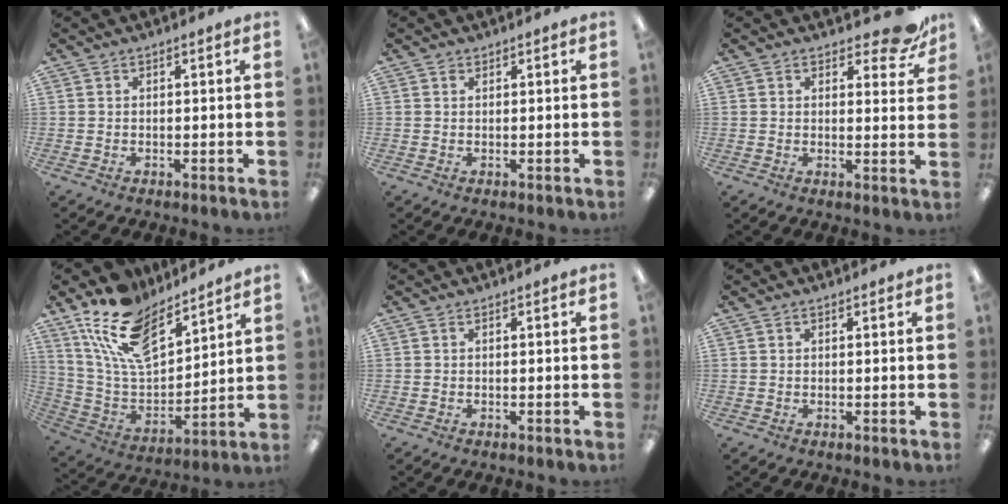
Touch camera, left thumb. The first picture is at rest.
{"total": 0.7, "force": [0.5, 0.4, 0.2], "torque": [-0.005, 0.002, 0.010]}
{"total": 6.8, "force": [5.2, 2.7, 3.5], "torque": [-0.032, -0.029, 0.086]}
{"total": 18.2, "force": [13.0, 8.5, 9.5], "torque": [-0.198, -0.064, 0.241]}
{"total": 0.0}
{"total": 0.5, "force": [0.4, 0.3, 0.3], "torque": [-0.005, 0.003, 0.007]}